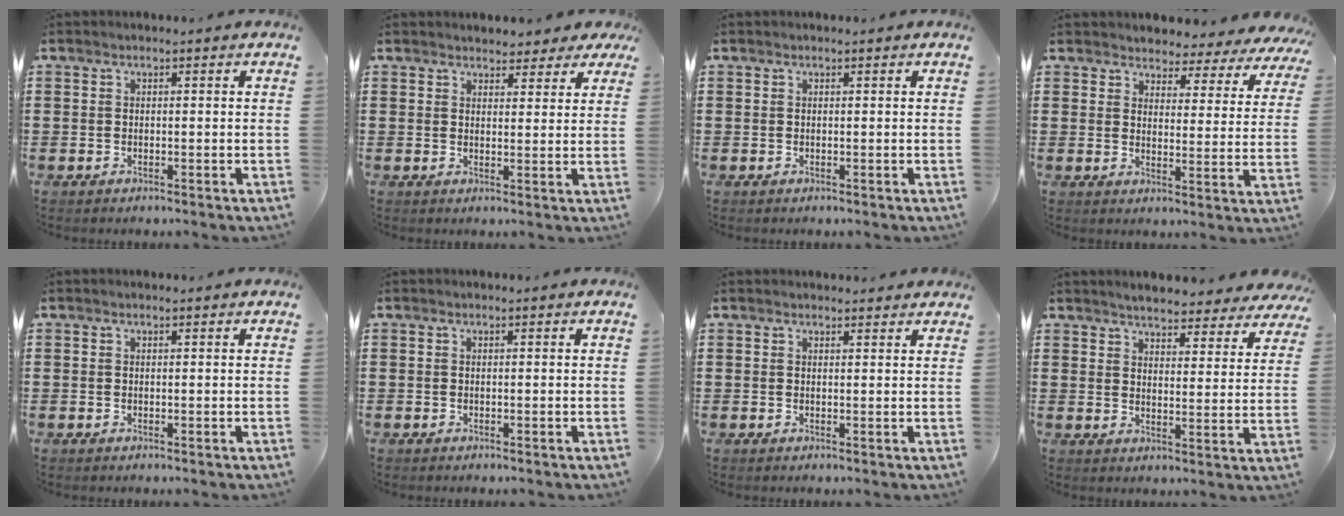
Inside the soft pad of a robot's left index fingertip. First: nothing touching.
{"total": 3.3, "force": [3.0, 1.2, 0.4], "torque": [-0.012, -0.006, 0.055]}
{"total": 0.0}
{"total": 3.5, "force": [3.4, 0.8, -0.1], "torque": [-0.025, -0.024, 0.056]}
{"total": 0.0}
{"total": 0.0}
{"total": 1.4, "force": [1.4, 0.1, 0.1], "torque": [-0.005, 0.001, 0.026]}
{"total": 4.2, "force": [4.1, 0.0, 0.5], "torque": [-0.031, -0.023, 0.070]}